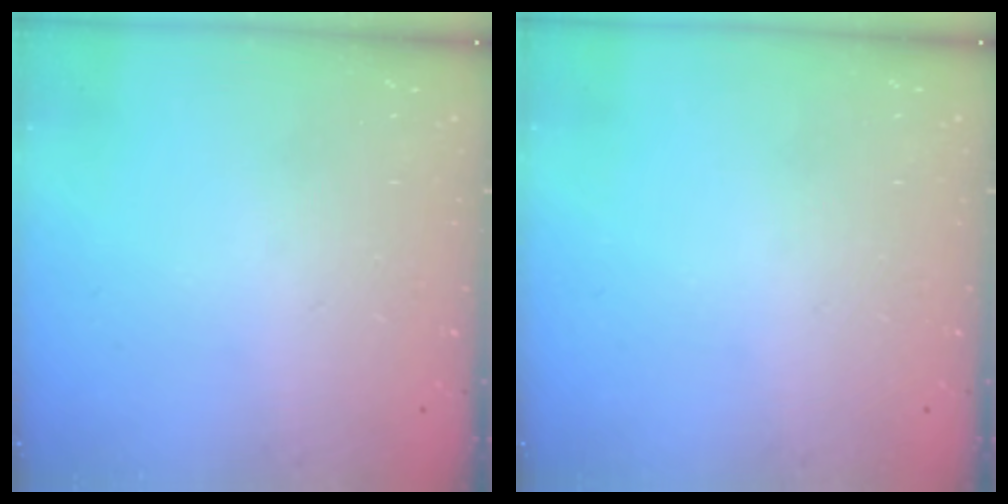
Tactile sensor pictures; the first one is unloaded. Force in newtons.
{"total": 0.0}